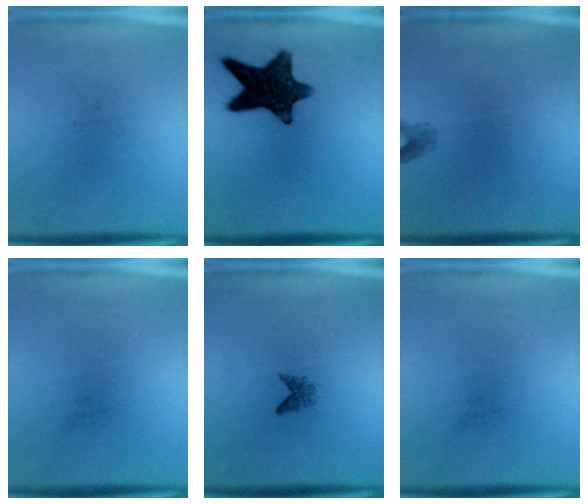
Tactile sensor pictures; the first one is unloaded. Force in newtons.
{"total": 13.8}
{"total": 1.2}
{"total": 0.0}
{"total": 1.3}
{"total": 0.0}